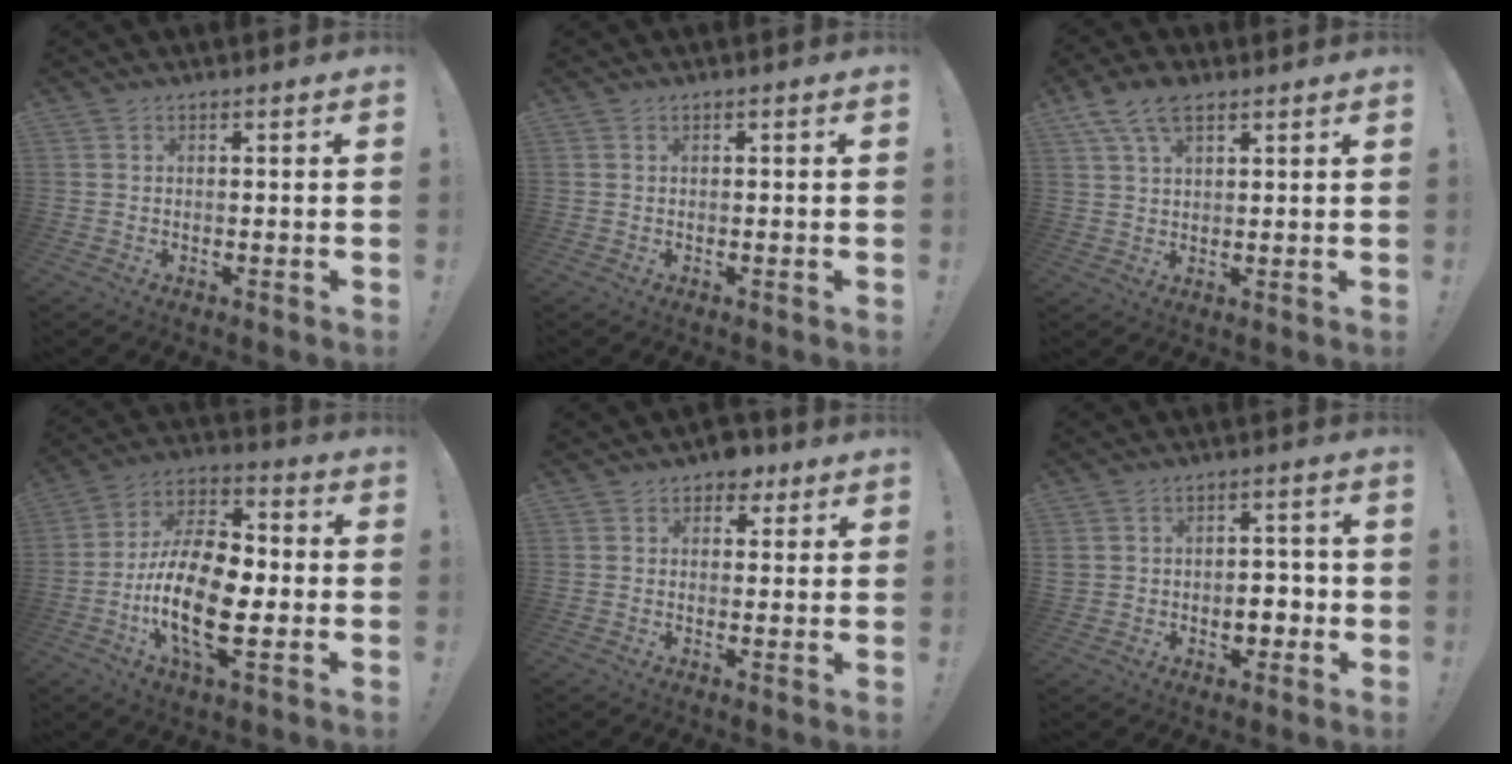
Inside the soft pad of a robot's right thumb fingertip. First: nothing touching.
{"total": 0.0}
{"total": 8.7, "force": [5.1, 4.5, 5.4], "torque": [-0.092, -0.011, 0.098]}
{"total": 20.3, "force": [-5.0, 10.1, 16.8], "torque": [-0.324, 0.021, -0.082]}
{"total": 4.8, "force": [3.0, 3.4, 1.8], "torque": [-0.018, -0.013, 0.052]}
{"total": 6.6, "force": [-1.1, 5.7, 3.1], "torque": [-0.049, 0.013, -0.010]}